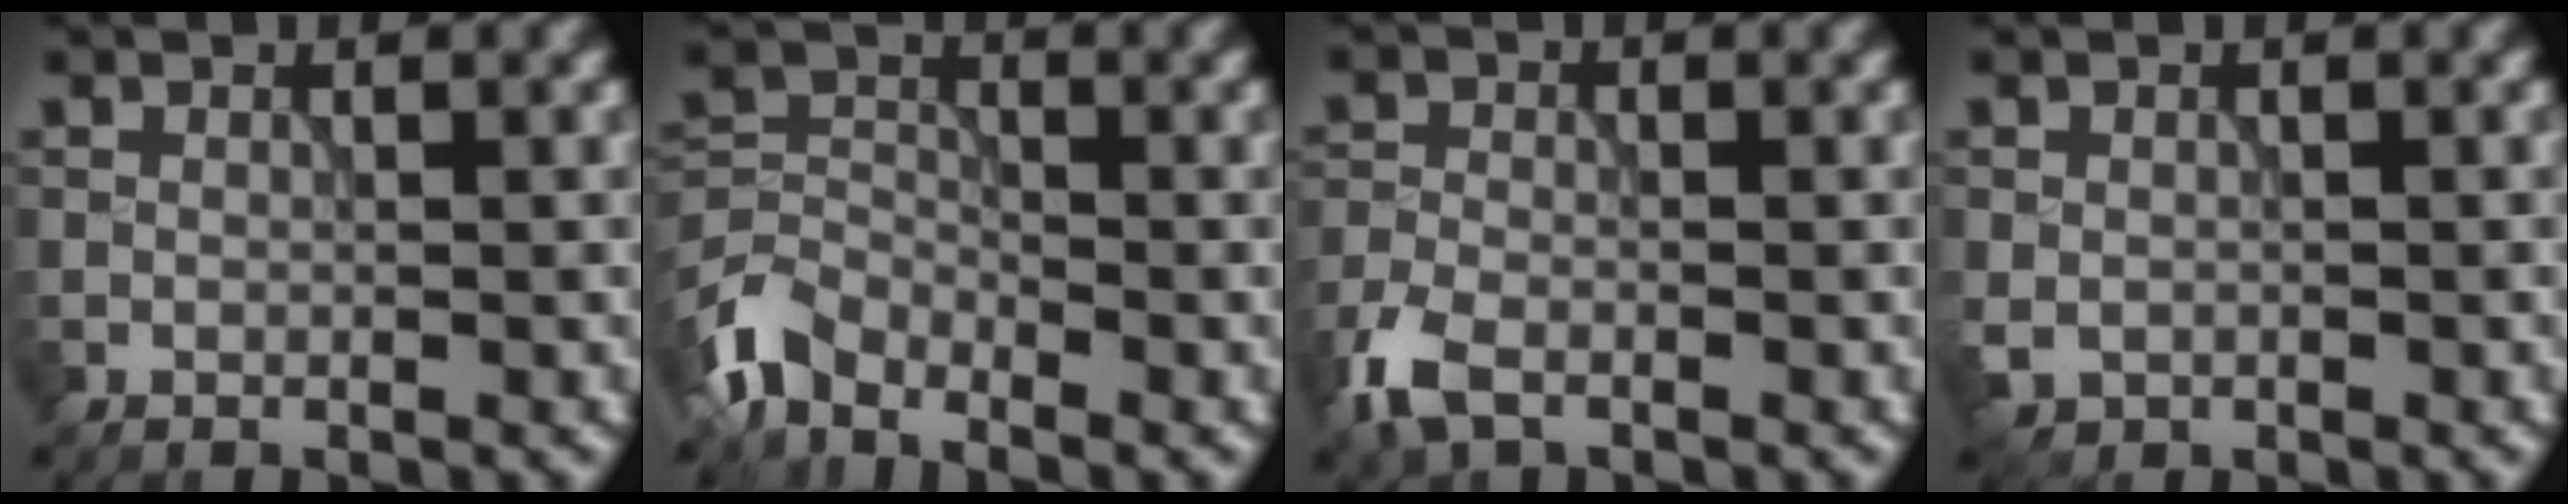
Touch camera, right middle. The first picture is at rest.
{"total": 4.5, "force": [-3.6, 2.1, 1.9], "torque": [-0.042, -0.004, -0.085]}
{"total": 3.8, "force": [-2.5, 1.8, 2.2], "torque": [-0.056, -0.009, -0.063]}
{"total": 1.7, "force": [-0.4, 1.5, 0.8], "torque": [-0.018, -0.009, -0.009]}